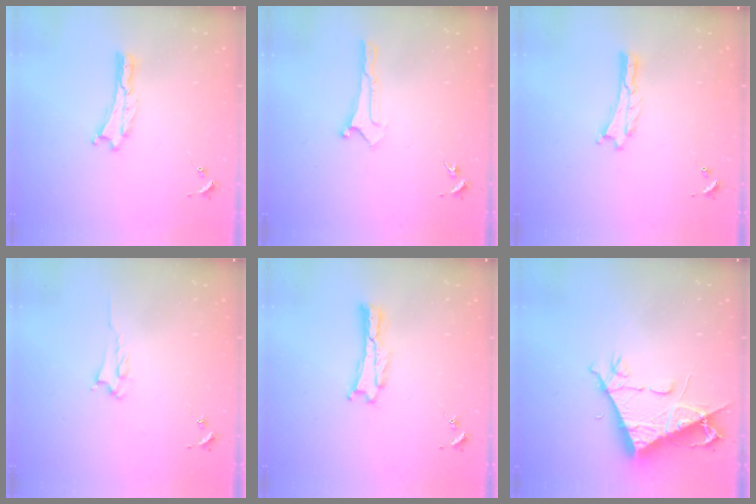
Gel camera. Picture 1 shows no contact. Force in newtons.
{"total": 0.0}
{"total": 0.0}
{"total": 2.0, "press": 1.9, "slide": 0.3}
{"total": 0.6, "press": 0.5, "slide": 0.2}
{"total": 9.2, "press": 9.1, "slide": 1.4}